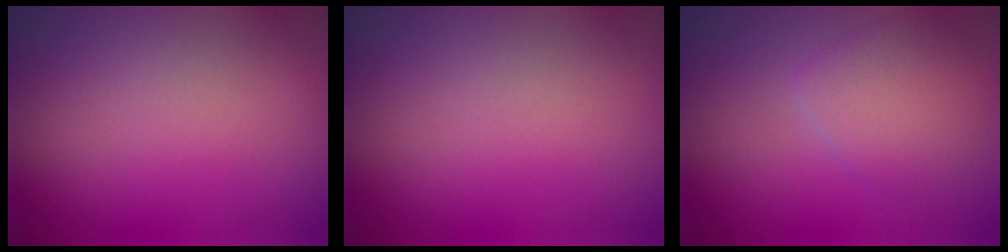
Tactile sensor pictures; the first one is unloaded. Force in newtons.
{"total": 0.0}
{"total": 2.9, "press": 2.9, "slide": 0.0}